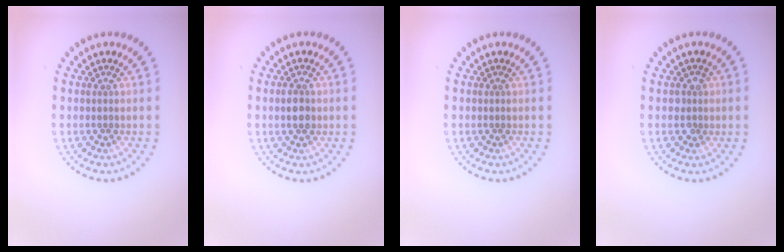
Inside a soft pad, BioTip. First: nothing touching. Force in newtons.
{"total": 2.2, "press": 2.2, "slide": 0.0}
{"total": 0.0}
{"total": 1.1, "press": 1.1, "slide": 0.4}